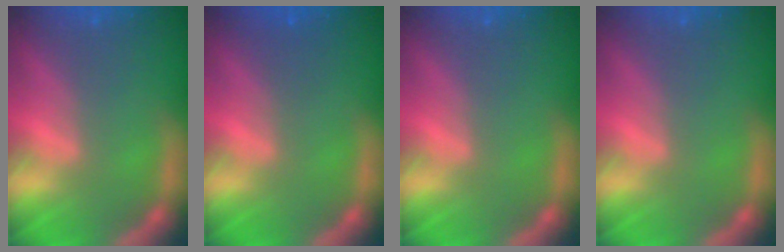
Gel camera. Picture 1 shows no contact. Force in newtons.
{"total": 1.0}
{"total": 0.0}
{"total": 0.0}